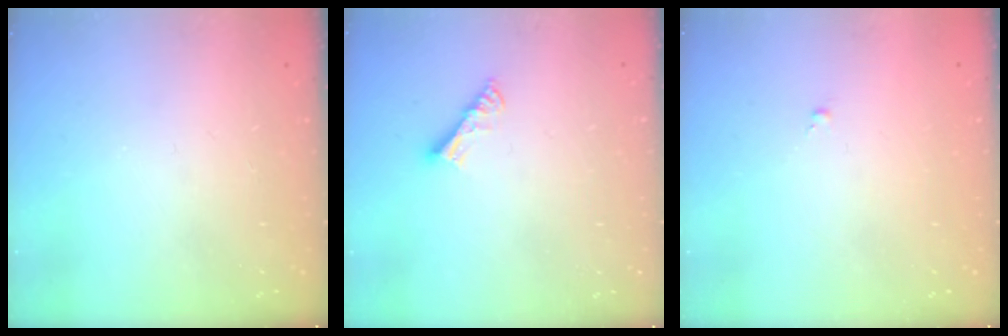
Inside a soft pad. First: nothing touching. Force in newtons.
{"total": 5.4, "press": 5.4, "slide": 0.2}
{"total": 0.0}